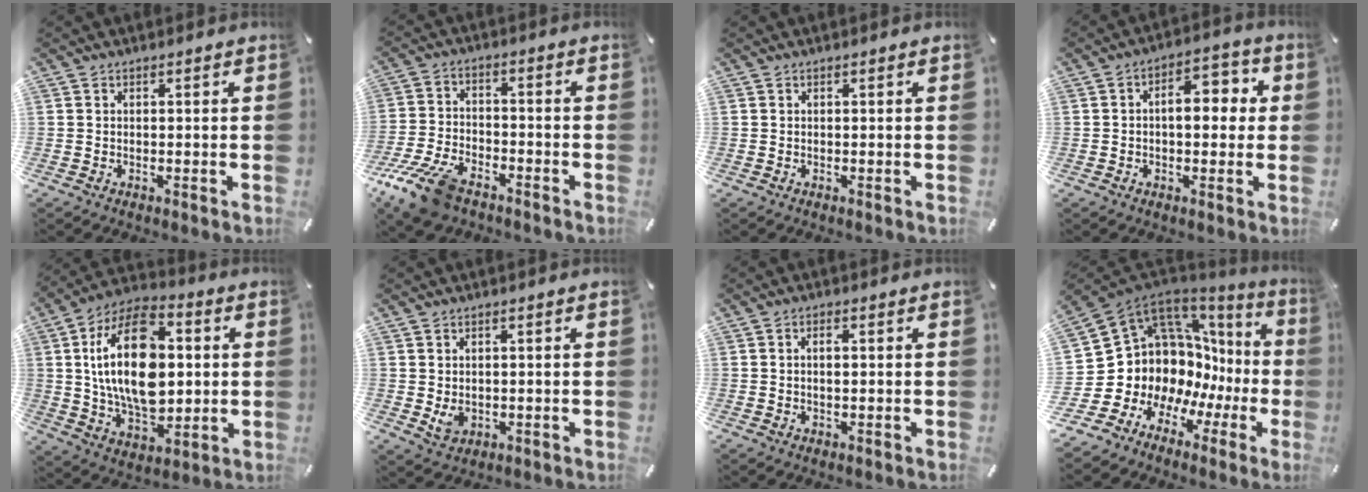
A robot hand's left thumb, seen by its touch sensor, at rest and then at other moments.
{"total": 12.3, "force": [-8.4, 5.9, 6.8], "torque": [-0.140, 0.040, -0.157]}
{"total": 0.0}
{"total": 8.8, "force": [0.5, 5.0, 7.2], "torque": [-0.095, 0.004, 0.000]}
{"total": 21.8, "force": [2.2, 13.8, 16.8], "torque": [-0.335, 0.001, 0.030]}
{"total": 3.4, "force": [0.0, 2.8, 1.8], "torque": [-0.021, -0.005, -0.001]}
{"total": 1.9, "force": [0.1, 0.9, 1.7], "torque": [-0.033, 0.004, 0.000]}
{"total": 12.8, "force": [2.1, 11.2, 5.7], "torque": [-0.094, -0.079, 0.077]}